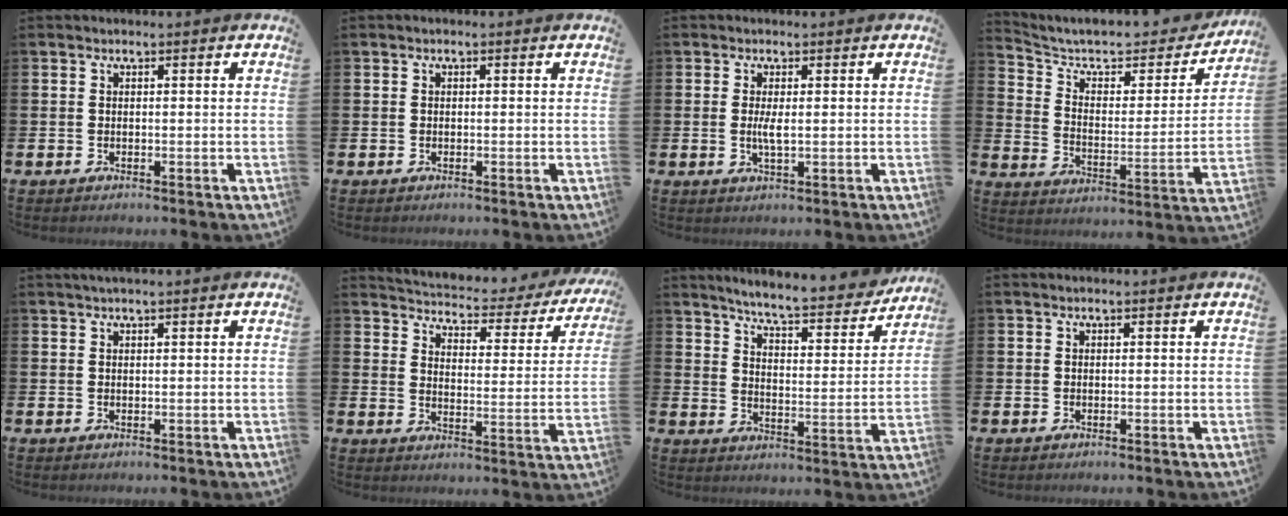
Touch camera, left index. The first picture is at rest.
{"total": 0.0}
{"total": 2.1, "force": [0.2, 0.4, 2.0], "torque": [-0.039, -0.003, 0.003]}
{"total": 8.1, "force": [6.6, 3.2, 3.3], "torque": [-0.090, -0.046, 0.107]}
{"total": 1.0, "force": [0.9, -0.1, 0.5], "torque": [-0.015, 0.005, 0.017]}
{"total": 3.8, "force": [3.5, 1.0, 0.9], "torque": [-0.047, -0.032, 0.053]}
{"total": 6.7, "force": [6.3, 0.5, 2.1], "torque": [-0.065, -0.049, 0.104]}
{"total": 0.0}